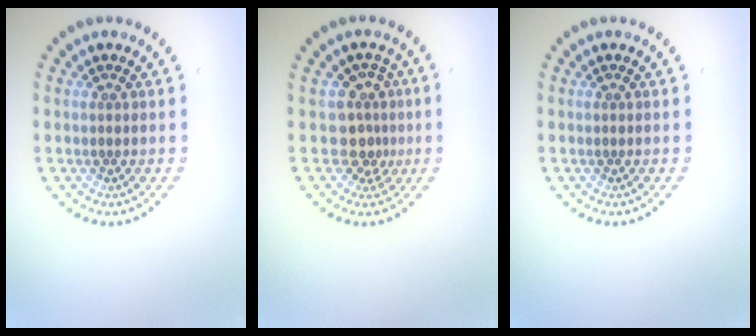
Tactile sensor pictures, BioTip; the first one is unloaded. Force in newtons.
{"total": 2.8, "press": 2.0, "slide": 1.9}
{"total": 0.0}